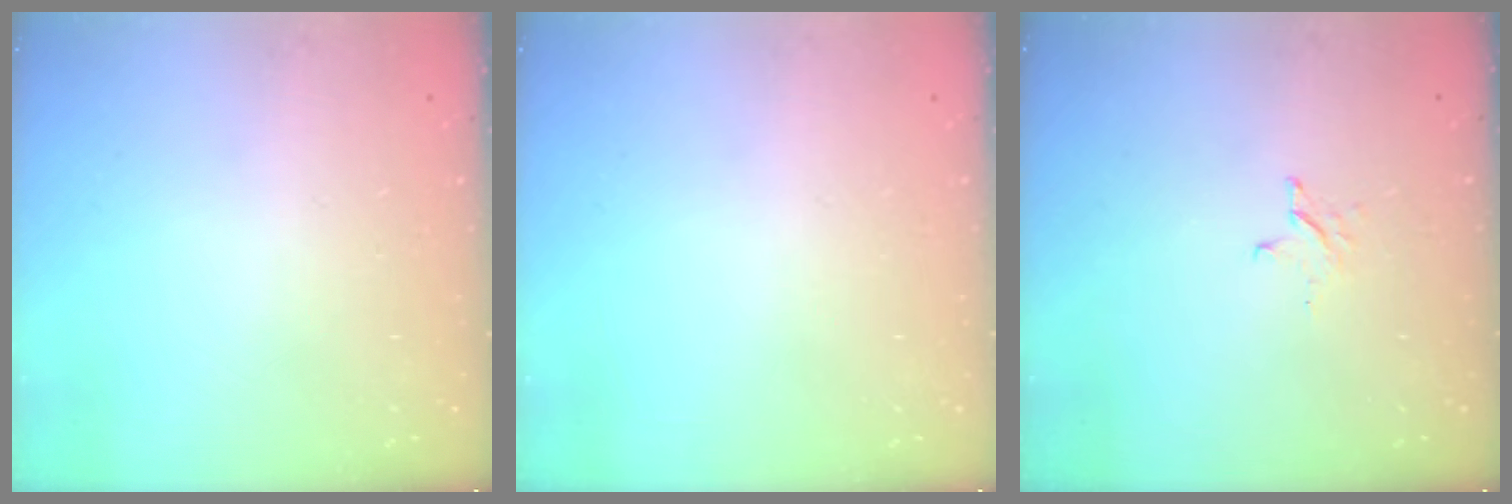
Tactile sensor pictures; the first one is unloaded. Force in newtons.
{"total": 0.0}
{"total": 2.6, "press": 2.6, "slide": 0.3}